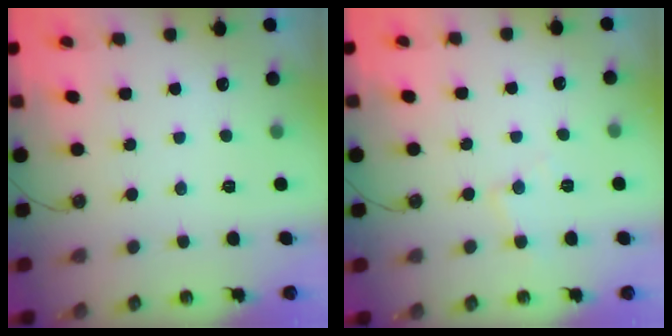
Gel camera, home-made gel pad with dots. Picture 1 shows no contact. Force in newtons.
{"total": 5.8, "press": 5.8, "slide": 0.4}